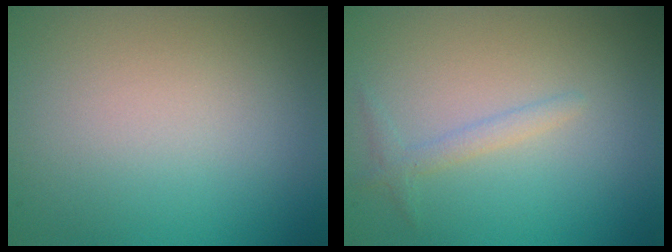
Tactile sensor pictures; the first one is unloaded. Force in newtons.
{"total": 1.3, "press": 1.3, "slide": 0.0}